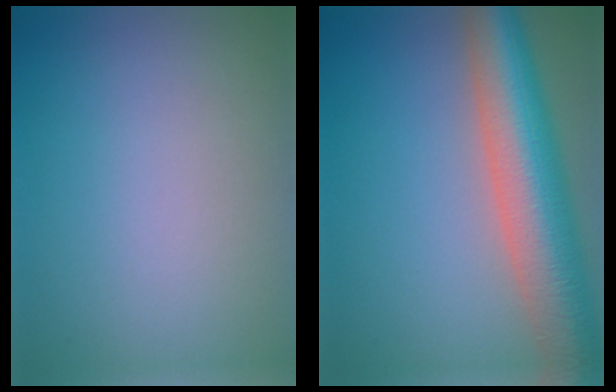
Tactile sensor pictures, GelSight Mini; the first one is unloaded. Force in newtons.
{"total": 10.2, "press": 10.2, "slide": 0.5}